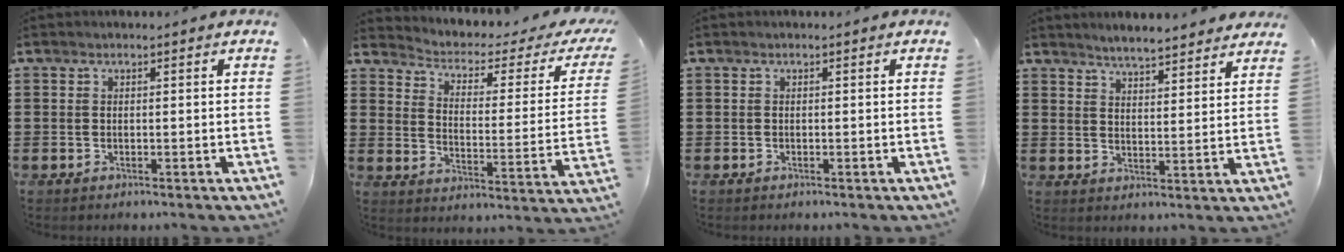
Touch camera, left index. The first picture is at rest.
{"total": 2.3, "force": [1.5, 0.8, 1.5], "torque": [-0.043, -0.021, 0.016]}
{"total": 0.0}
{"total": 4.0, "force": [4.0, 0.0, 0.3], "torque": [-0.021, -0.018, 0.071]}